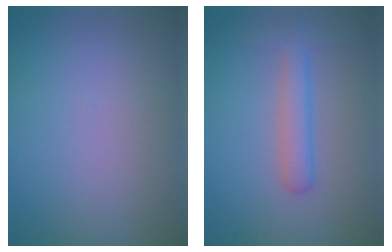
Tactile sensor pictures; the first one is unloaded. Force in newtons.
{"total": 3.0, "press": 3.0, "slide": 0.0}